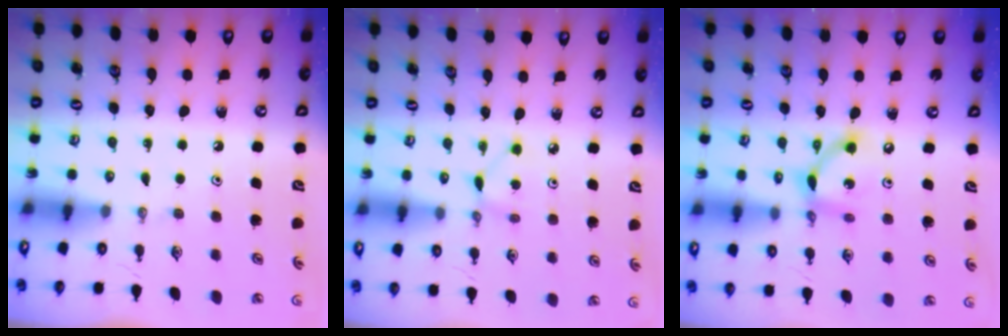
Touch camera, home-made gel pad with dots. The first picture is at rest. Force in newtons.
{"total": 1.9, "press": 1.9, "slide": 0.2}
{"total": 9.8, "press": 9.8, "slide": 0.7}